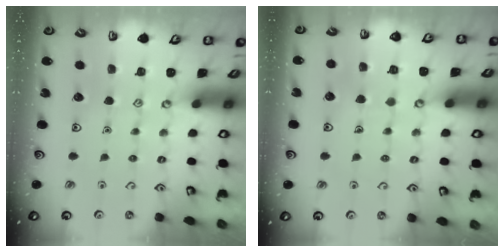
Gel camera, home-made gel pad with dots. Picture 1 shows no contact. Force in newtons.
{"total": 4.3, "press": 4.3, "slide": 0.4}